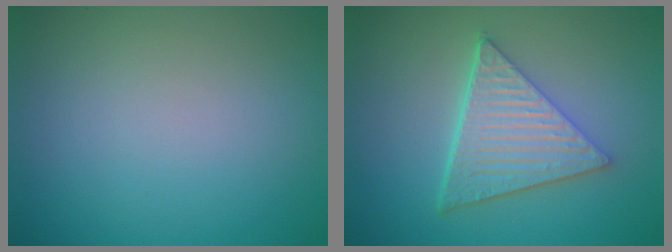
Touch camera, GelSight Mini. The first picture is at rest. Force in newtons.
{"total": 6.1, "press": 4.5, "slide": 4.1}